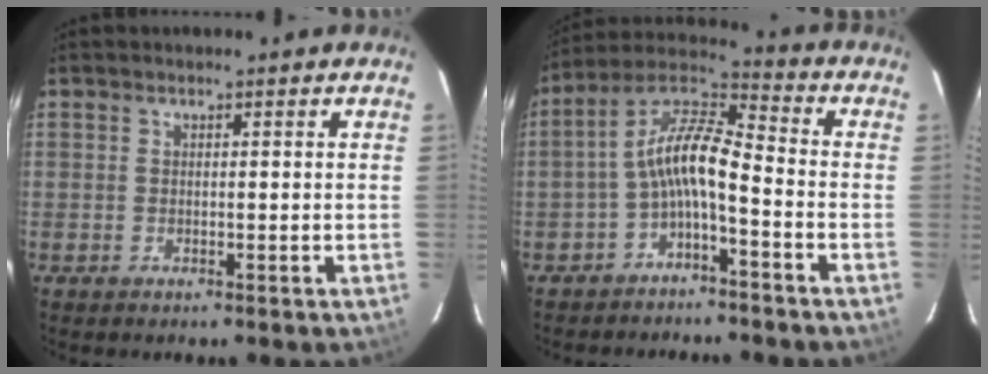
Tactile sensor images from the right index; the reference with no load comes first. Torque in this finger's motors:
{"motor_torque": [1.66, -0.48, 0.91, 0.21]}